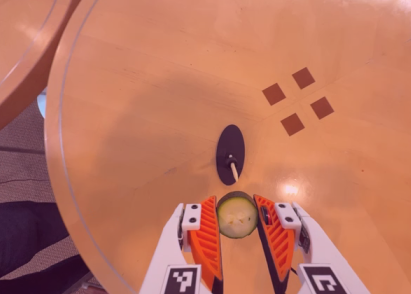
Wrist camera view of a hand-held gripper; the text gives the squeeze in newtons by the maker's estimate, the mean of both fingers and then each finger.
{"total": 9.2, "left": 8.9, "right": 9.4}